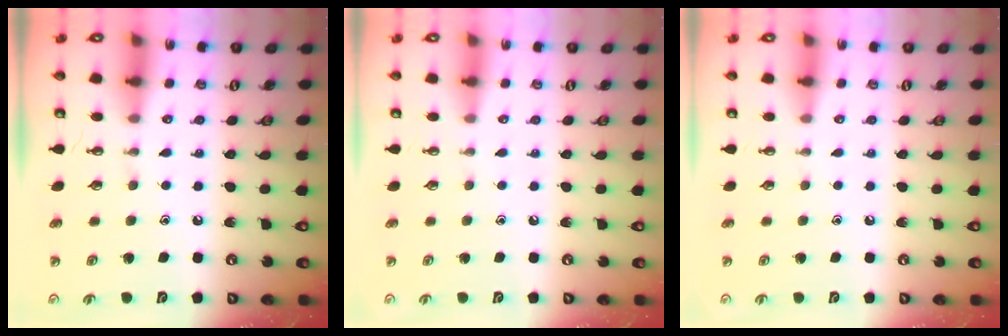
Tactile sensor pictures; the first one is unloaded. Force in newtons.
{"total": 0.0}
{"total": 0.0}